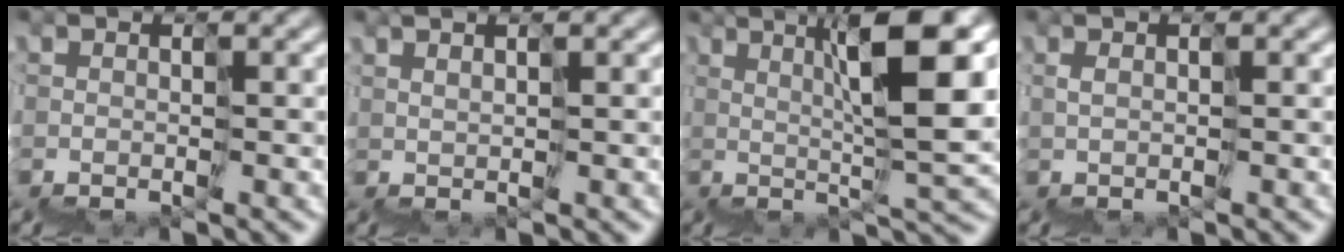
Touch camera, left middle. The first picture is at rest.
{"total": 1.3, "force": [1.1, -0.7, 0.2], "torque": [-0.003, 0.013, 0.028]}
{"total": 7.9, "force": [3.6, -0.4, 7.0], "torque": [-0.099, 0.033, 0.060]}
{"total": 0.7, "force": [0.4, -0.5, 0.4], "torque": [-0.008, 0.009, 0.010]}